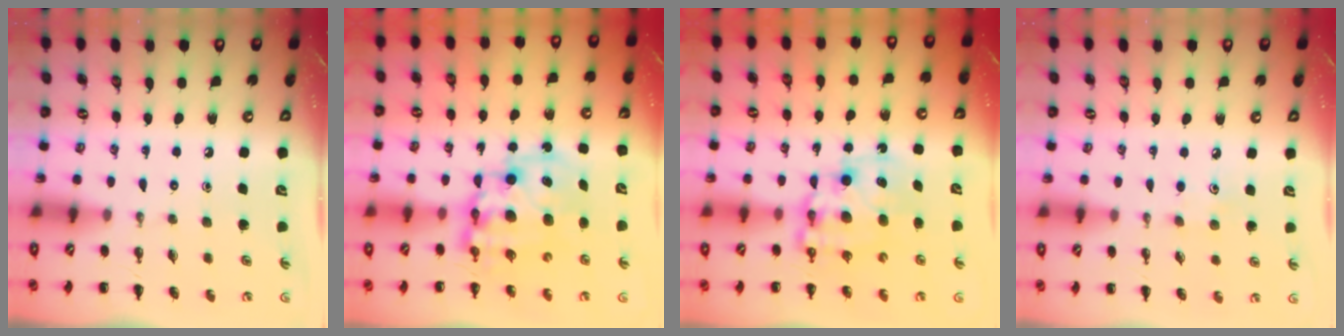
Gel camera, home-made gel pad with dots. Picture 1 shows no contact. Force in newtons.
{"total": 12.0, "press": 11.5, "slide": 3.2}
{"total": 10.5, "press": 10.2, "slide": 2.5}
{"total": 3.9, "press": 3.8, "slide": 1.0}